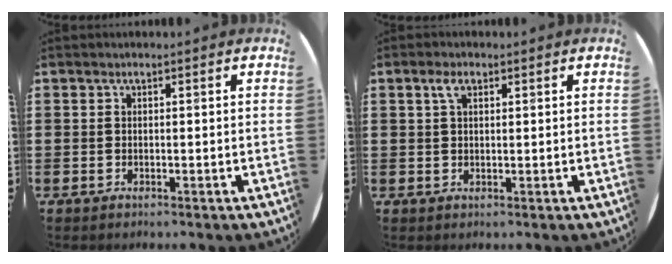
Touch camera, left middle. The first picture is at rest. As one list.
[{"total": 2.2, "force": [1.2, 1.1, 1.5], "torque": [-0.026, 0.003, 0.019]}]